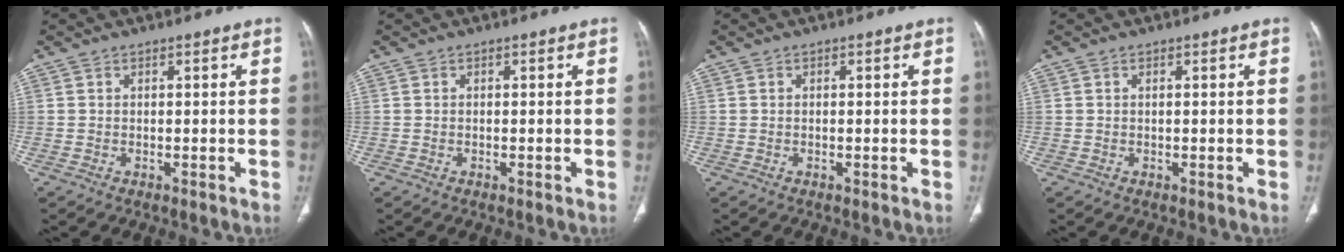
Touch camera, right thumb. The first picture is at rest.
{"total": 0.0}
{"total": 0.0}
{"total": 0.0}